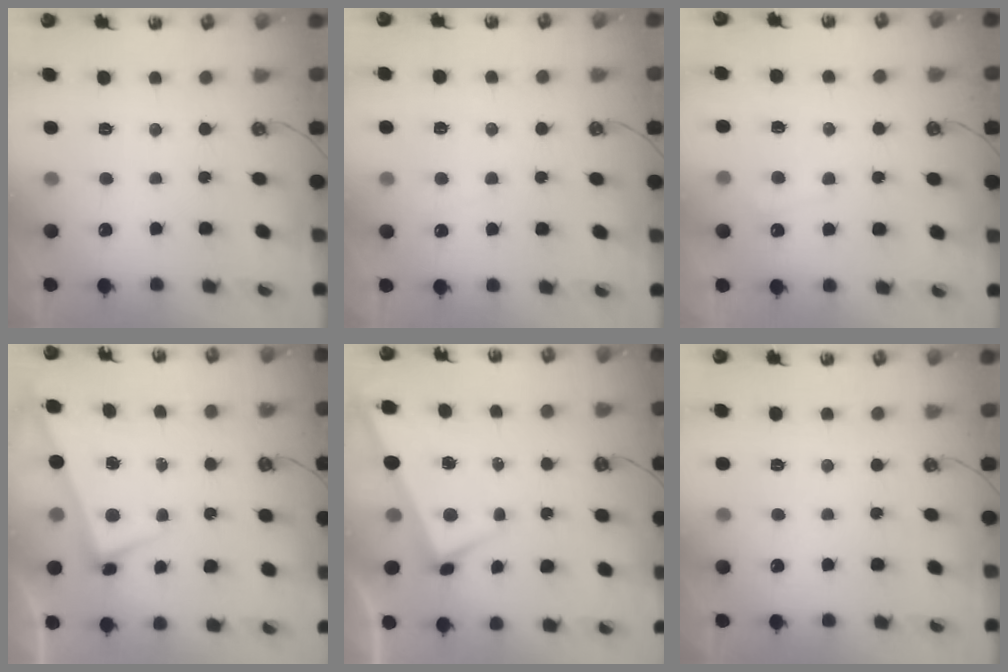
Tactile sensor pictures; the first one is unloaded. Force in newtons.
{"total": 2.2, "press": 2.1, "slide": 0.4}
{"total": 3.2, "press": 3.2, "slide": 0.7}
{"total": 2.9, "press": 2.8, "slide": 0.5}
{"total": 3.0, "press": 3.0, "slide": 0.0}
{"total": 0.0}